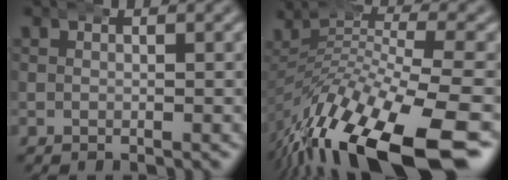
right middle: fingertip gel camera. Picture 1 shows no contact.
{"total": 11.4, "force": [-5.5, 4.9, 8.8], "torque": [-0.172, -0.025, -0.066]}